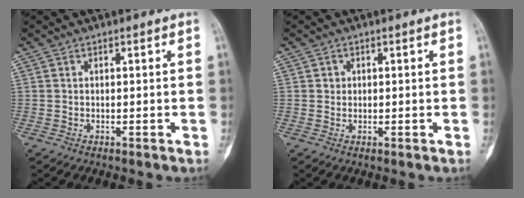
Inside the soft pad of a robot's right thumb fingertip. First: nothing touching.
{"total": 1.0, "force": [0.2, 1.0, 0.2], "torque": [0.003, 0.002, 0.003]}